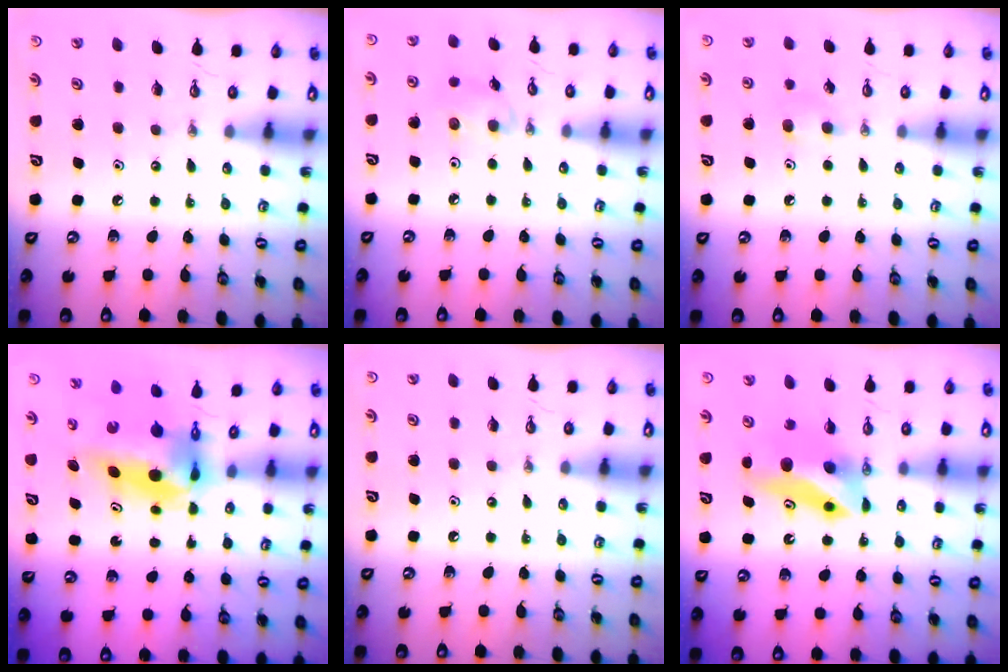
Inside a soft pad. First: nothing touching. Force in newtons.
{"total": 5.8, "press": 5.7, "slide": 1.4}
{"total": 4.7, "press": 4.5, "slide": 1.2}
{"total": 7.1, "press": 7.0, "slide": 0.9}
{"total": 0.0}
{"total": 8.1, "press": 7.3, "slide": 3.5}